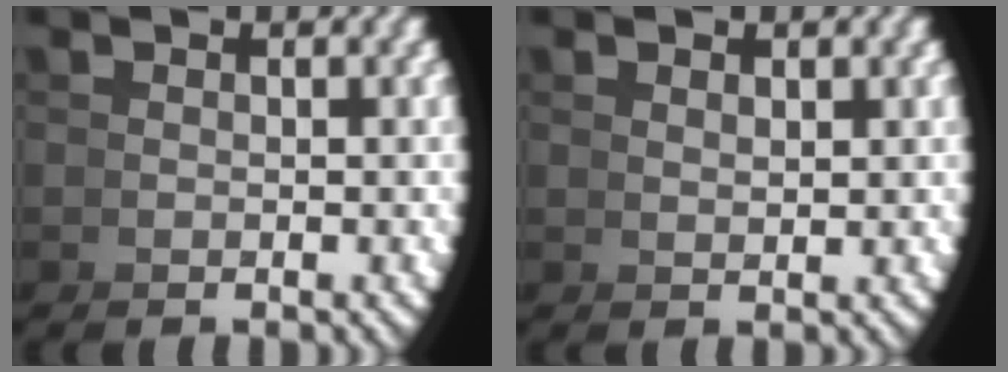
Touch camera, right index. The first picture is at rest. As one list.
[{"total": 1.6, "force": [1.3, -1.0, -0.1], "torque": [0.009, 0.001, 0.030]}]